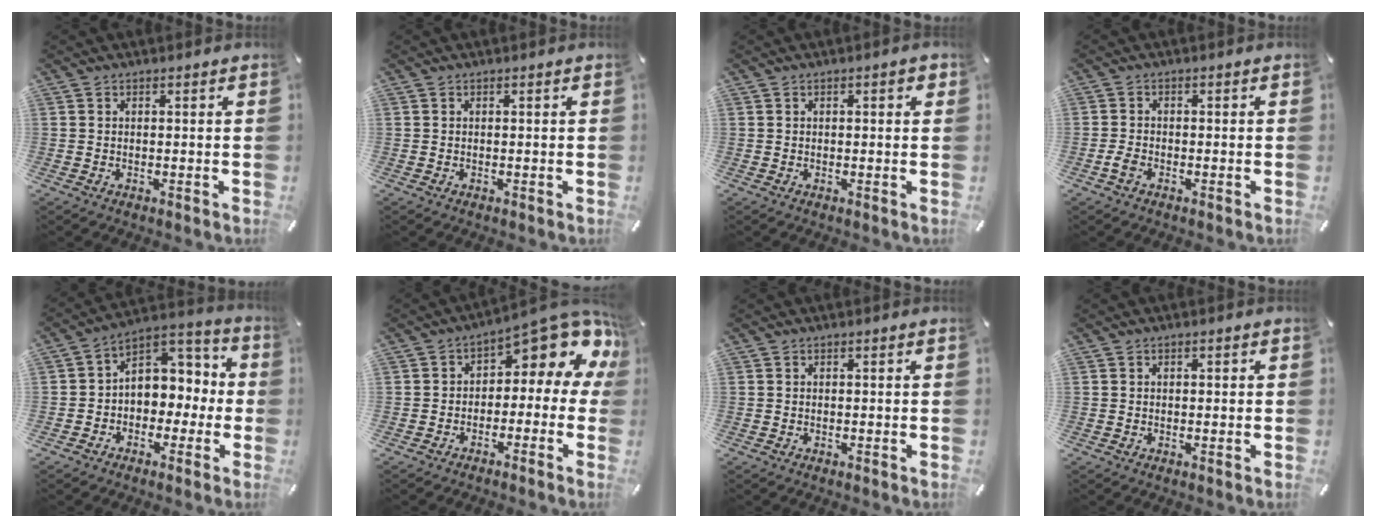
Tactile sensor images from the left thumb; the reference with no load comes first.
{"total": 0.0}
{"total": 1.5, "force": [0.3, 0.6, 1.4], "torque": [-0.019, 0.002, 0.002]}
{"total": 2.2, "force": [-1.3, 1.3, 1.3], "torque": [-0.031, 0.002, -0.025]}
{"total": 7.7, "force": [-0.1, 7.2, 2.5], "torque": [-0.032, -0.001, -0.001]}
{"total": 9.6, "force": [5.8, 3.8, 6.6], "torque": [-0.091, -0.058, 0.095]}
{"total": 0.0}
{"total": 0.5, "force": [0.0, 0.4, 0.4], "torque": [-0.008, 0.001, -0.001]}